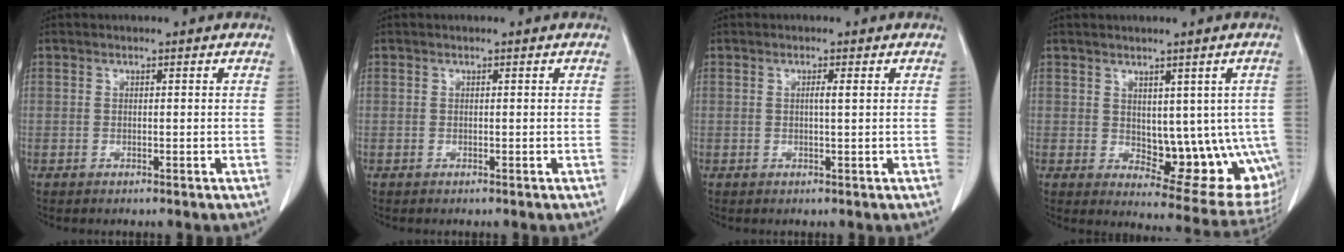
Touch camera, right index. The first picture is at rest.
{"total": 0.0}
{"total": 1.2, "force": [0.2, -0.2, 1.1], "torque": [-0.021, 0.001, 0.003]}
{"total": 12.9, "force": [-0.9, 6.6, 11.0], "torque": [-0.114, -0.005, 0.005]}